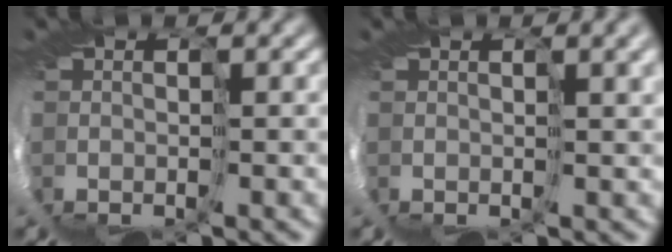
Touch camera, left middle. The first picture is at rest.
{"total": 4.5, "force": [2.0, 1.6, 3.7], "torque": [-0.068, 0.012, 0.027]}